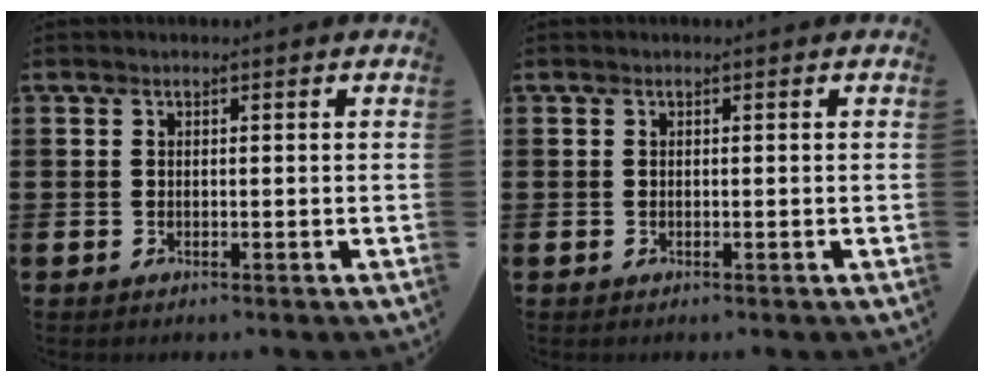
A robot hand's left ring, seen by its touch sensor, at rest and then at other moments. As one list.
[{"total": 0.0}]